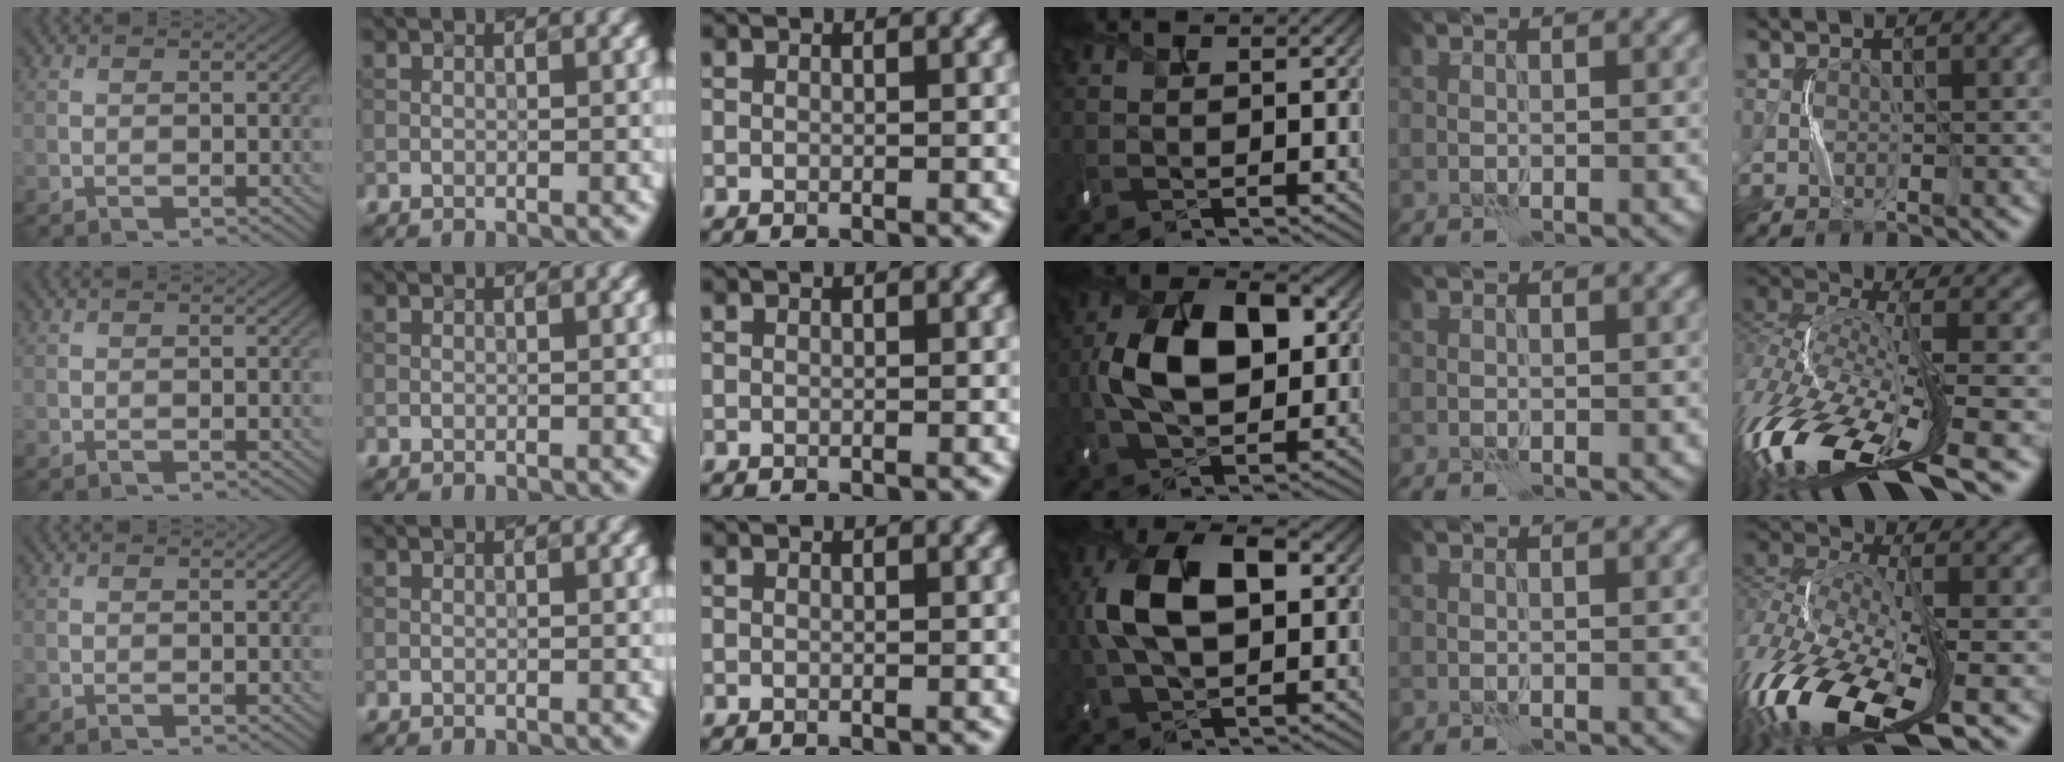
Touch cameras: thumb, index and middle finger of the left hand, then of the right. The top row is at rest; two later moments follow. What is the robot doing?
{"motion": "shake", "object": "handbell"}